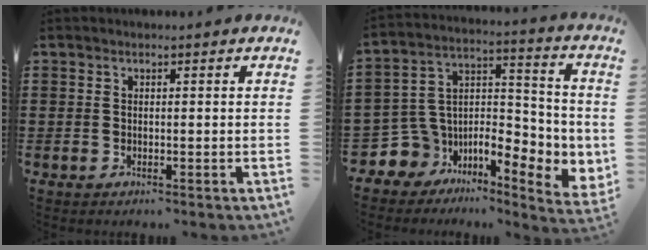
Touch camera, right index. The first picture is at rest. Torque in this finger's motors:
{"motor_torque": [1.23, 0.22, 0.31, 0.10]}